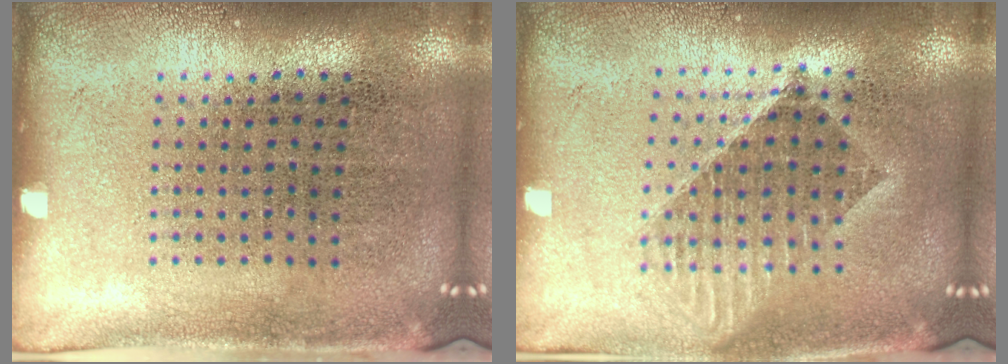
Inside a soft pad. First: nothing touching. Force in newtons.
{"total": 1.5, "press": 1.3, "slide": 0.8}